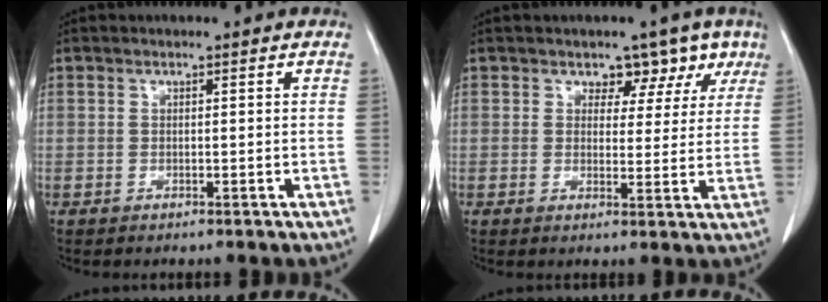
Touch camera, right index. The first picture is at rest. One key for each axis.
{"total": 5.9, "fx": 3.9, "fy": 4.2, "fz": 1.3, "tx": 0.005, "ty": -0.001, "tz": 0.037}